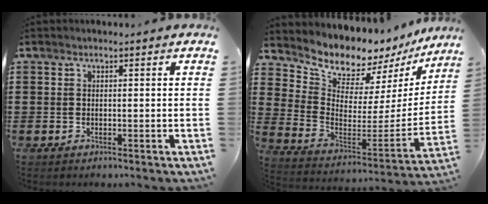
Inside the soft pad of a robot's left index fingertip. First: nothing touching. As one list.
[{"total": 8.0, "force": [7.7, 2.0, 0.7], "torque": [-0.057, -0.074, 0.134]}]